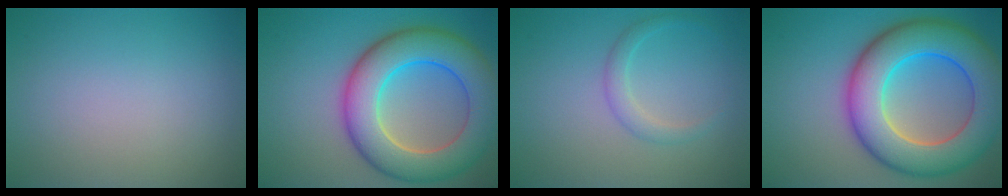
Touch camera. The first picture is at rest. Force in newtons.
{"total": 10.4, "press": 10.4, "slide": 0.7}
{"total": 1.7, "press": 1.7, "slide": 0.1}
{"total": 12.0, "press": 12.0, "slide": 0.6}